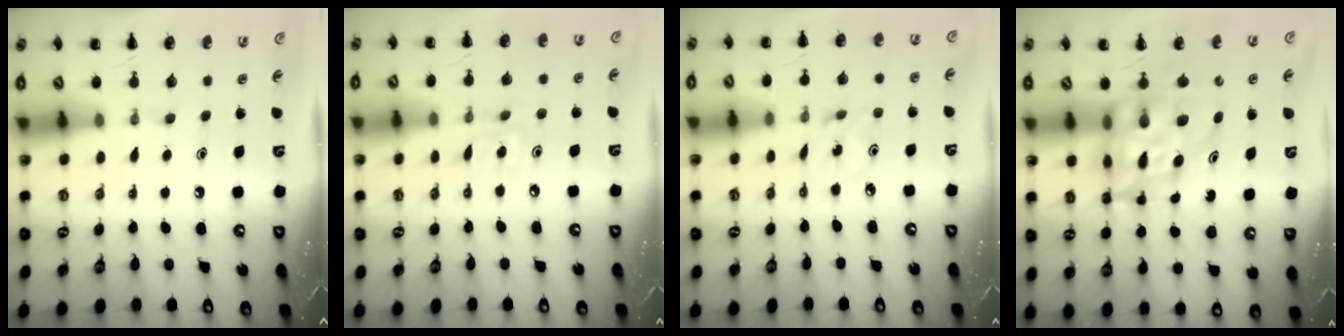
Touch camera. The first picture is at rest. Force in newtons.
{"total": 1.8, "press": 1.7, "slide": 0.6}
{"total": 1.0, "press": 1.0, "slide": 0.3}
{"total": 12.1, "press": 11.5, "slide": 3.6}